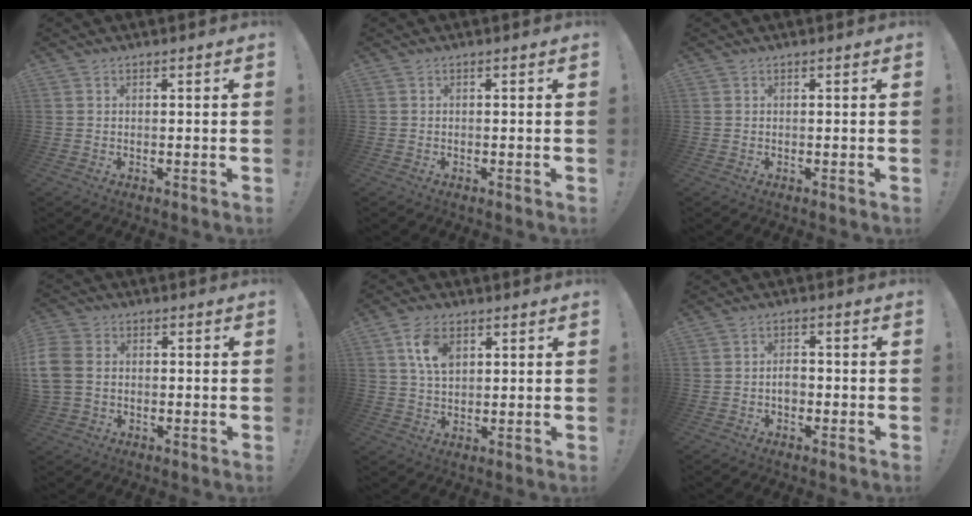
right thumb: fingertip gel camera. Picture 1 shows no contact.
{"total": 0.0}
{"total": 0.0}
{"total": 8.5, "force": [-1.1, 6.7, 5.2], "torque": [-0.112, 0.007, -0.016]}
{"total": 8.1, "force": [3.3, 5.1, 5.4], "torque": [-0.094, 0.001, 0.063]}
{"total": 3.4, "force": [-1.3, 2.1, 2.2], "torque": [-0.026, 0.001, -0.028]}